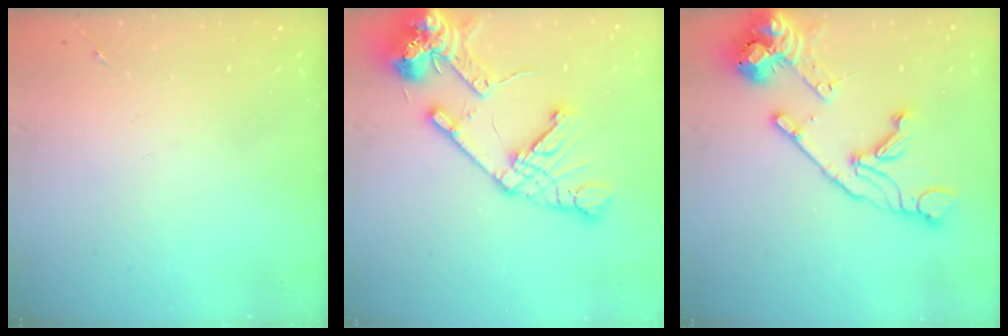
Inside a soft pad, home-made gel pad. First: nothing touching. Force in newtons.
{"total": 20.8, "press": 20.7, "slide": 2.5}
{"total": 18.4, "press": 18.2, "slide": 2.3}